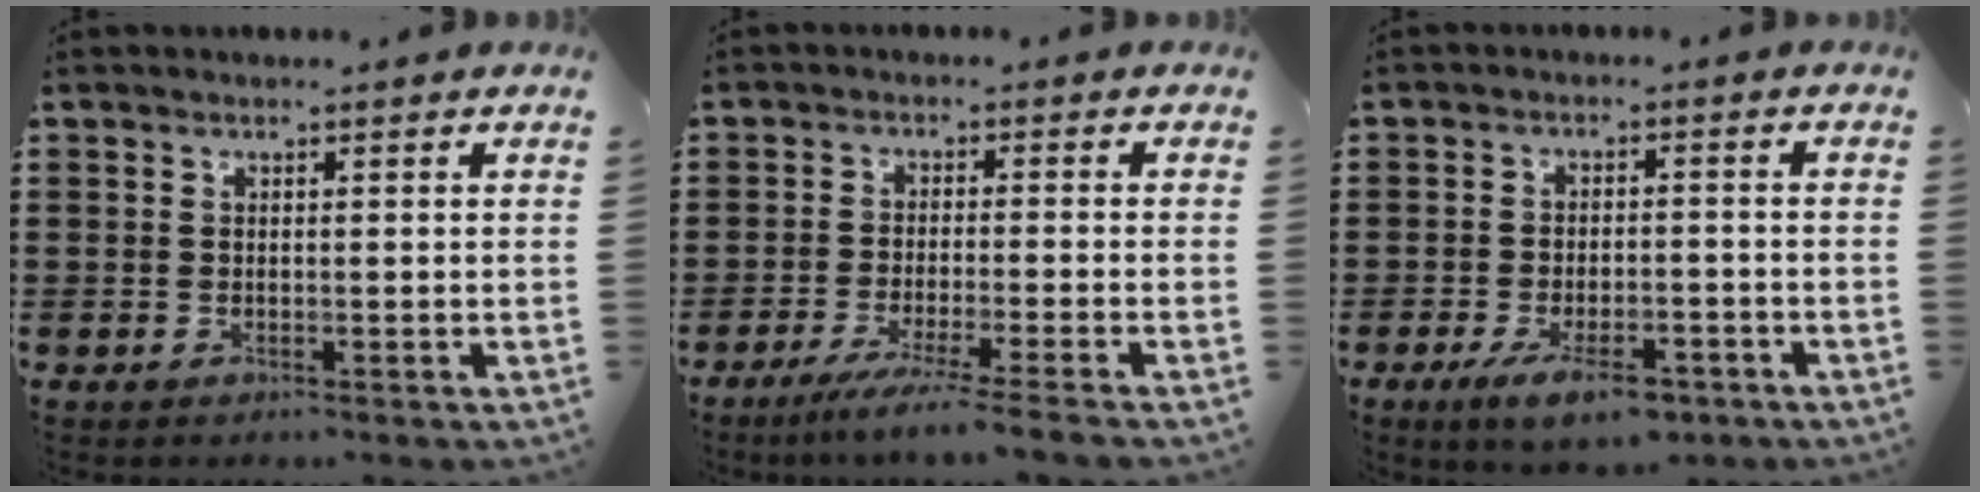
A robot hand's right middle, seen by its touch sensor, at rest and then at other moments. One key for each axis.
{"total": 4.7, "fx": -4.0, "fy": -0.5, "fz": 2.4, "tx": -0.042, "ty": -0.017, "tz": -0.074}
{"total": 6.3, "fx": -4.3, "fy": 2.1, "fz": 4.1, "tx": -0.075, "ty": 0.002, "tz": -0.076}